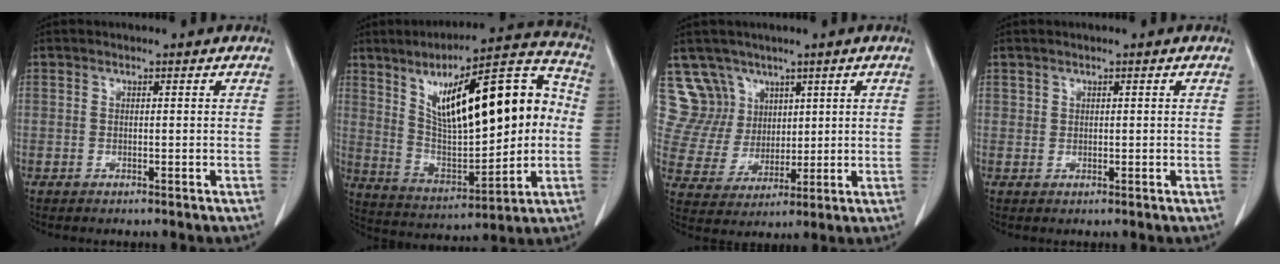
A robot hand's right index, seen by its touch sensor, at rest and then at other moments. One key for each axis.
{"total": 22.5, "fx": 4.2, "fy": 6.4, "fz": 21.2, "tx": -0.336, "ty": 0.038, "tz": 0.073}
{"total": 8.9, "fx": 5.5, "fy": 7.0, "fz": -0.1, "tx": -0.002, "ty": 0.026, "tz": 0.120}
{"total": 0.8, "fx": 0.5, "fy": 0.6, "fz": 0.1, "tx": 0.009, "ty": -0.001, "tz": 0.006}